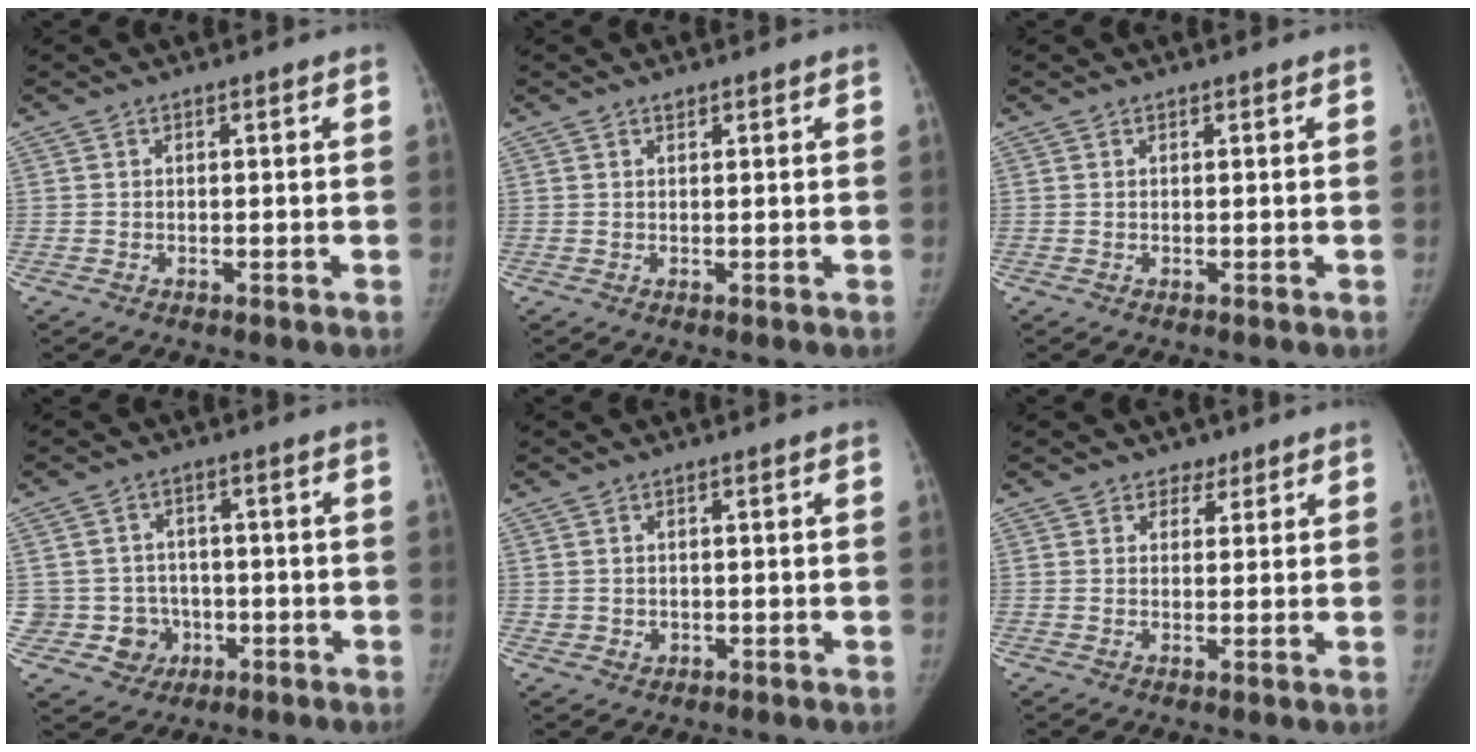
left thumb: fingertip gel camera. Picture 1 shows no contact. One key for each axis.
{"total": 0.8, "fx": 0.6, "fy": 0.4, "fz": 0.3, "tx": -0.002, "ty": -0.004, "tz": 0.009}
{"total": 0.0}
{"total": 7.3, "fx": -1.2, "fy": 7.1, "fz": 1.0, "tx": 0.013, "ty": 0.015, "tz": -0.011}
{"total": 1.6, "fx": 0.1, "fy": 1.5, "fz": 0.4, "tx": -0.005, "ty": 0.000, "tz": 0.009}
{"total": 2.6, "fx": 1.7, "fy": 1.9, "fz": 0.2, "tx": 0.019, "ty": -0.008, "tz": 0.018}